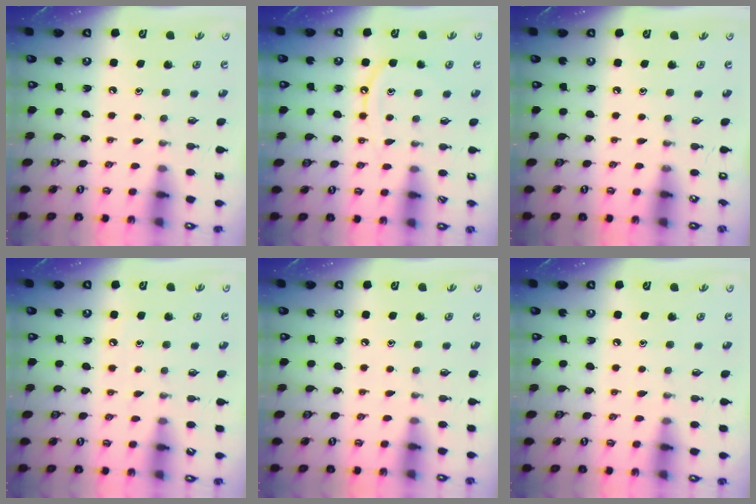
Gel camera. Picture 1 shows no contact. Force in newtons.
{"total": 8.8, "press": 8.8, "slide": 0.6}
{"total": 0.0}
{"total": 5.5, "press": 5.5, "slide": 0.7}
{"total": 2.6, "press": 2.6, "slide": 0.4}
{"total": 3.8, "press": 3.7, "slide": 0.6}